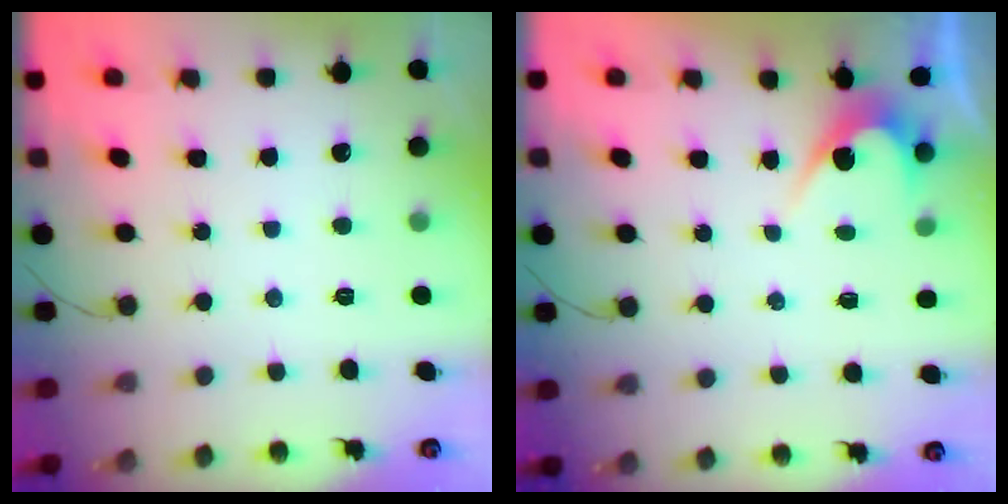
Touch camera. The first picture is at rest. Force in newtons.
{"total": 2.6, "press": 2.6, "slide": 0.1}